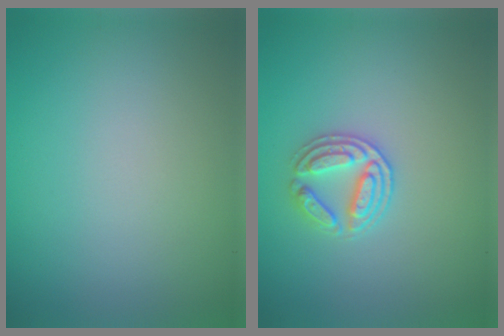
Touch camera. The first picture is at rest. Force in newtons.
{"total": 2.9, "press": 2.7, "slide": 1.0}